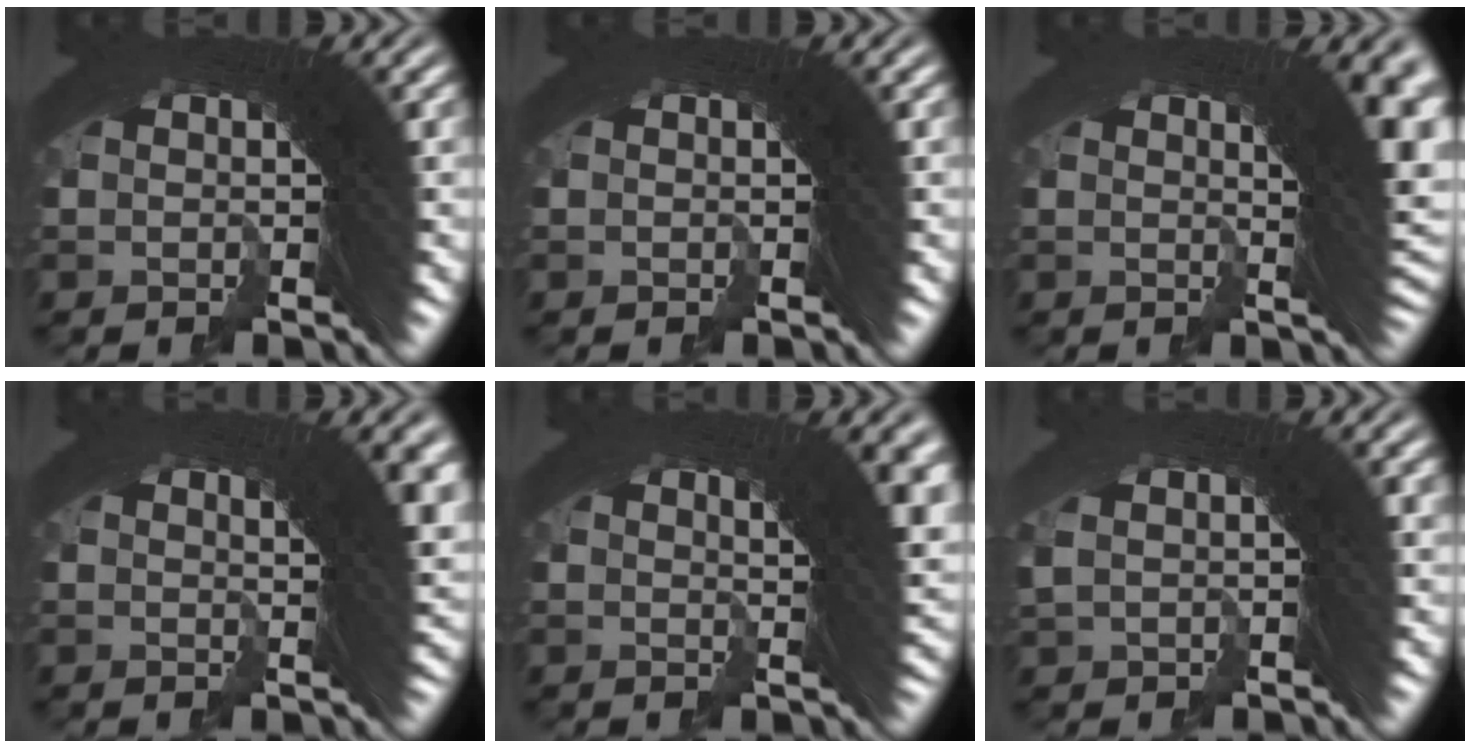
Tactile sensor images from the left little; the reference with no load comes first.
{"total": 0.0}
{"total": 5.4, "force": [1.5, 1.1, 5.0], "torque": [-0.035, 0.020, 0.012]}
{"total": 4.2, "force": [1.8, 0.1, 3.8], "torque": [-0.029, 0.011, 0.026]}
{"total": 4.8, "force": [2.1, 0.2, 4.3], "torque": [-0.034, 0.012, 0.029]}
{"total": 1.4, "force": [0.7, -0.4, 1.2], "torque": [-0.006, 0.014, 0.010]}